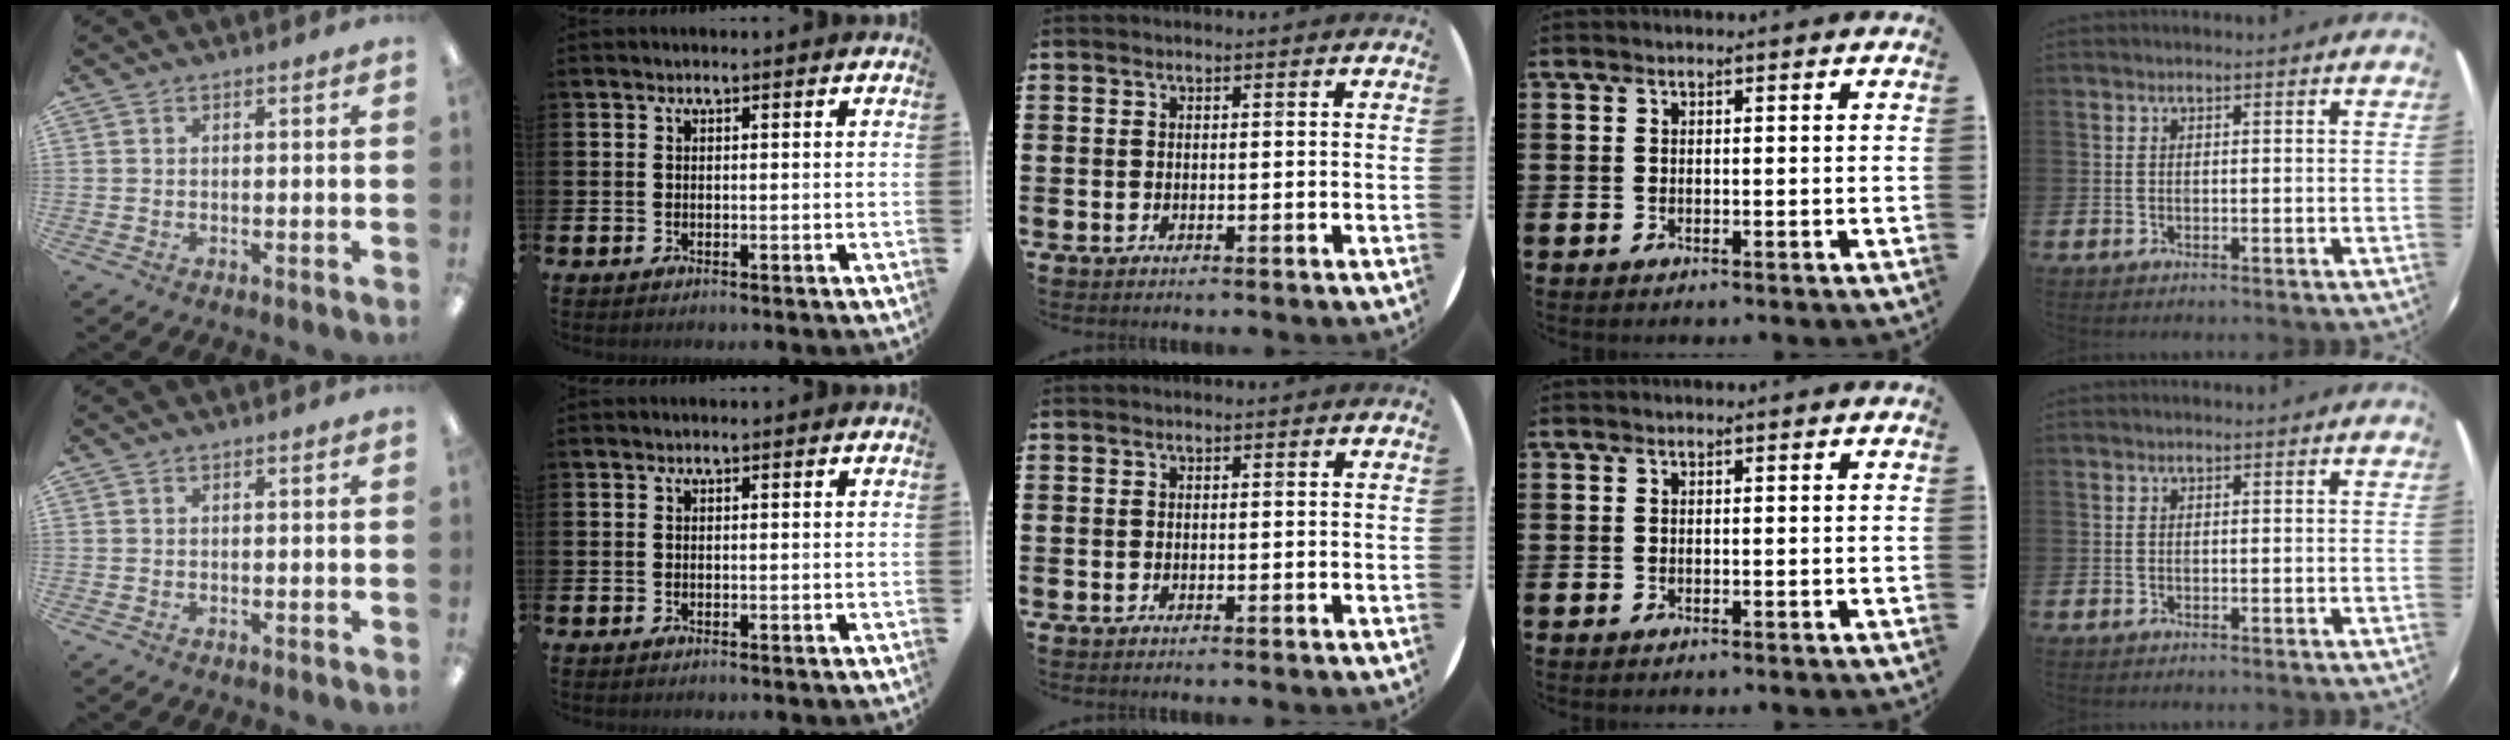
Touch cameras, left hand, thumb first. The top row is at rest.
{}